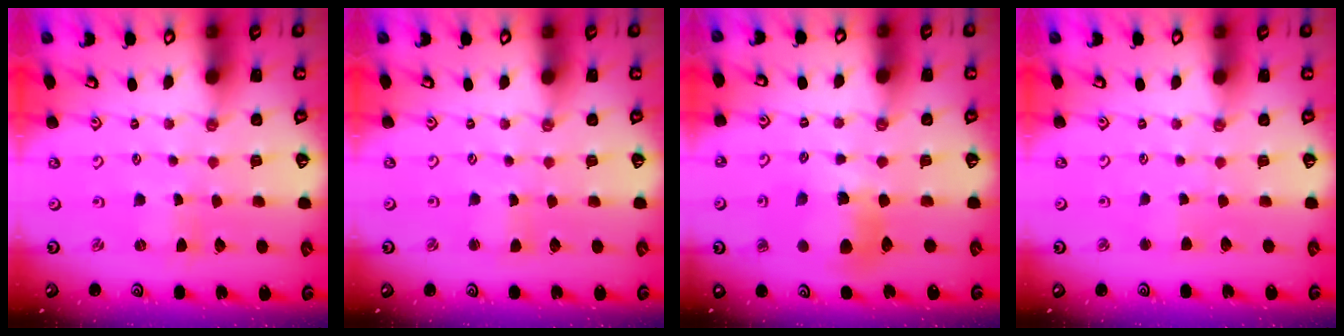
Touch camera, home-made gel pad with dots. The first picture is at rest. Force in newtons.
{"total": 1.7, "press": 1.7, "slide": 0.2}
{"total": 8.9, "press": 8.9, "slide": 0.9}
{"total": 2.1, "press": 2.0, "slide": 0.4}